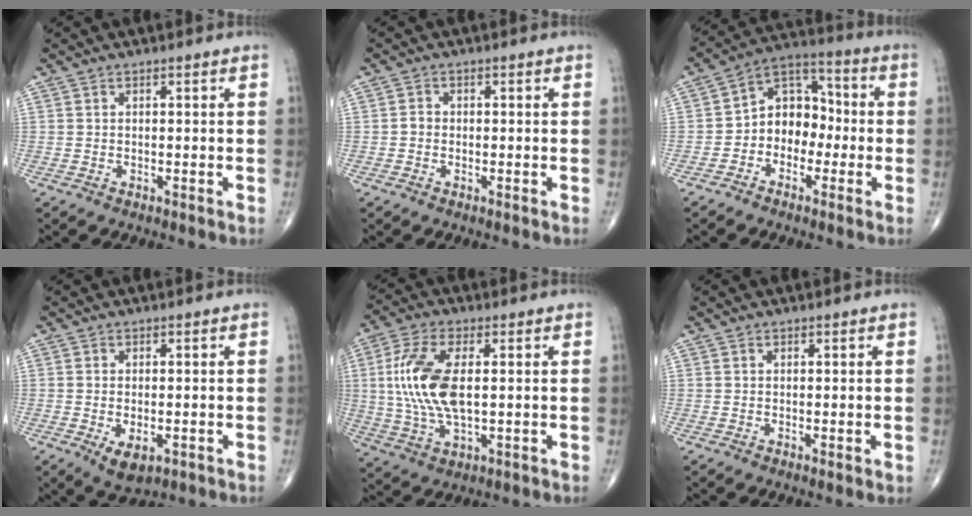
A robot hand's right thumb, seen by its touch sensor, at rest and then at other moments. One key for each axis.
{"total": 1.3, "fx": -0.3, "fy": 1.1, "fz": 0.6, "tx": -0.004, "ty": 0.004, "tz": -0.009}
{"total": 10.0, "fx": -2.0, "fy": 7.8, "fz": 5.9, "tx": -0.054, "ty": 0.046, "tz": -0.051}
{"total": 5.0, "fx": -1.5, "fy": 2.6, "fz": 4.0, "tx": -0.066, "ty": -0.008, "tz": -0.016}
{"total": 12.5, "fx": 1.3, "fy": 5.8, "fz": 11.1, "tx": -0.242, "ty": 0.000, "tz": 0.028}
{"total": 0.8, "fx": 0.0, "fy": 0.3, "fz": 0.8, "tx": -0.017, "ty": -0.005, "tz": 0.000}